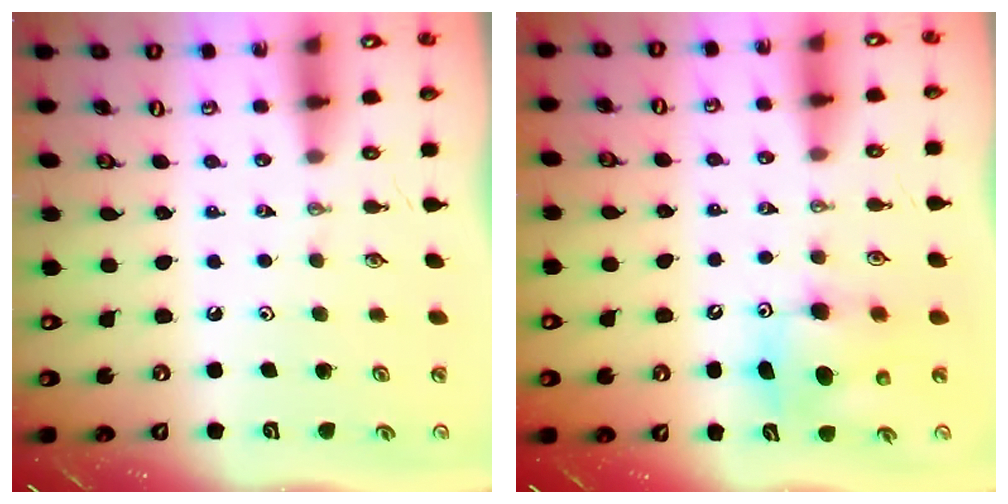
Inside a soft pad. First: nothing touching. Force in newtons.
{"total": 8.8, "press": 8.5, "slide": 2.3}